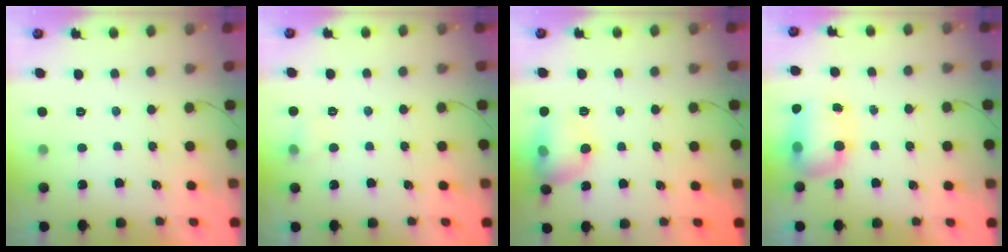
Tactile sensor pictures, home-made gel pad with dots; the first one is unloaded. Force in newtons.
{"total": 3.7, "press": 3.6, "slide": 0.9}
{"total": 12.2, "press": 12.0, "slide": 1.9}
{"total": 11.7, "press": 9.3, "slide": 7.1}